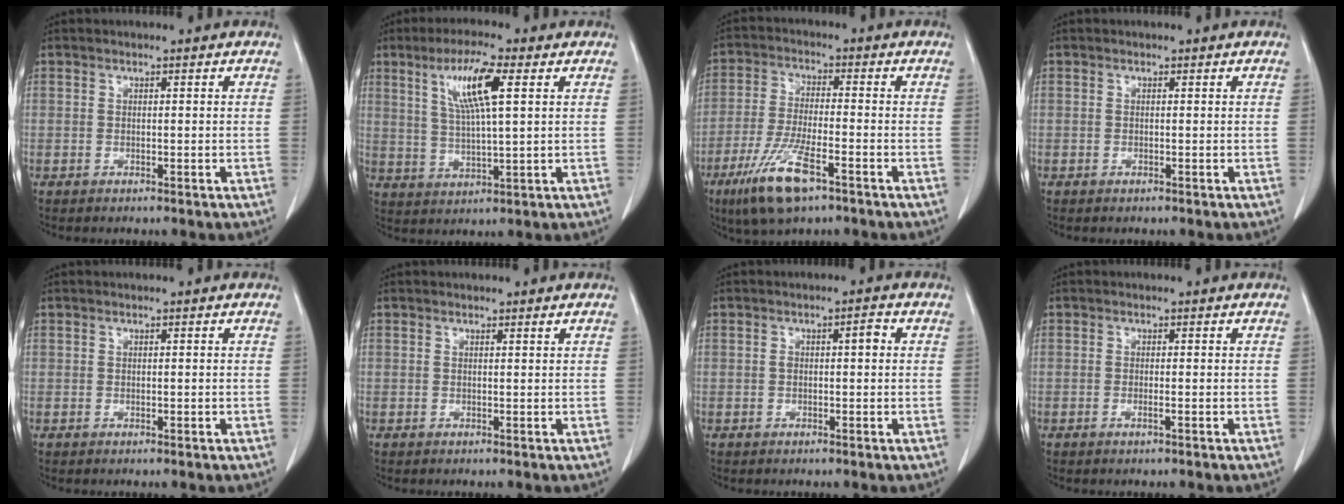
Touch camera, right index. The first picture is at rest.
{"total": 9.0, "force": [3.6, 0.7, 8.2], "torque": [-0.158, 0.004, 0.067]}
{"total": 10.3, "force": [-5.9, 2.1, 8.2], "torque": [-0.171, -0.024, -0.106]}
{"total": 0.0}
{"total": 0.0}
{"total": 0.5, "force": [0.5, 0.0, 0.2], "torque": [-0.009, -0.002, 0.008]}
{"total": 2.4, "force": [0.3, 0.9, 2.2], "torque": [-0.038, 0.014, 0.006]}
{"total": 0.8, "force": [-0.3, -0.1, 0.7], "torque": [-0.015, -0.001, -0.005]}